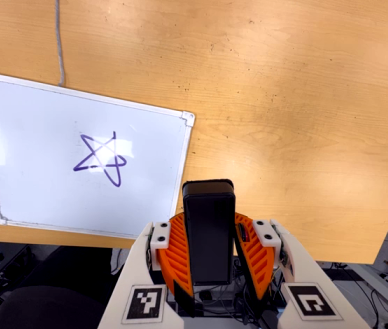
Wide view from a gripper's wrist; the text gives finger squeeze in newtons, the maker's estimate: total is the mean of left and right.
{"total": 8.7, "left": 8.0, "right": 9.4}